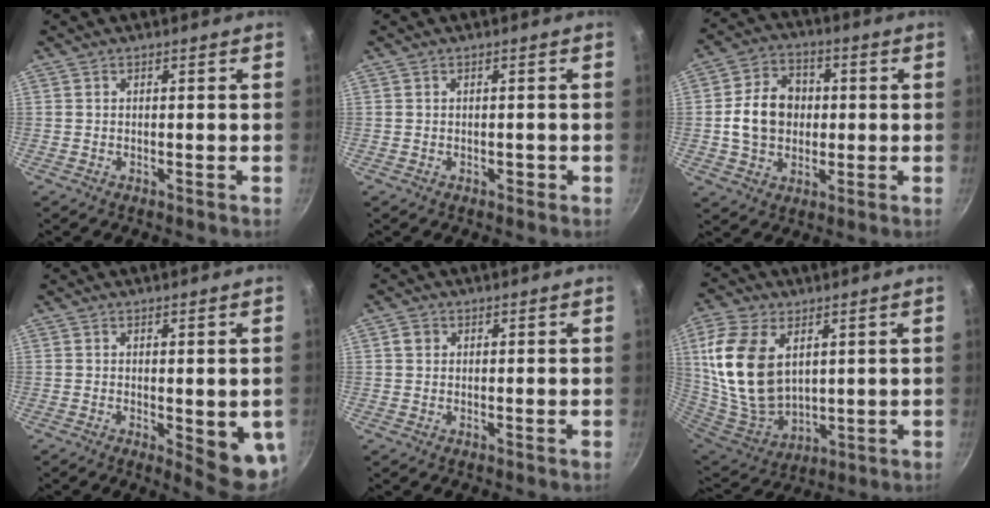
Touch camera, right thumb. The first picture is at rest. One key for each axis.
{"total": 0.8, "fx": -0.3, "fy": 0.6, "fz": 0.4, "tx": 0.000, "ty": 0.004, "tz": -0.002}
{"total": 11.6, "fx": 0.2, "fy": 9.3, "fz": 6.9, "tx": -0.093, "ty": 0.017, "tz": -0.001}
{"total": 8.1, "fx": -1.0, "fy": 2.7, "fz": 7.6, "tx": -0.073, "ty": -0.010, "tz": -0.006}
{"total": 1.7, "fx": 0.4, "fy": 1.5, "fz": 0.7, "tx": -0.006, "ty": 0.004, "tz": 0.005}
{"total": 18.9, "fx": 5.1, "fy": 11.9, "fz": 13.8, "tx": -0.265, "ty": -0.029, "tz": 0.112}